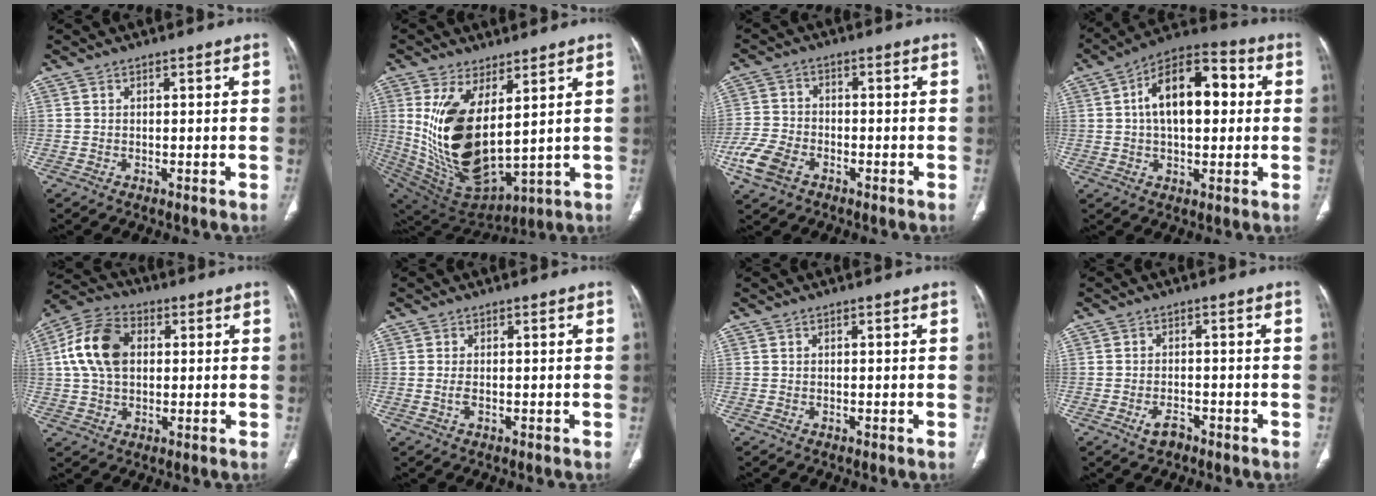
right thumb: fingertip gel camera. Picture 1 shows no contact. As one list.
[{"total": 18.9, "force": [4.3, 8.8, 16.2], "torque": [-0.310, -0.042, 0.109]}, {"total": 8.0, "force": [-4.1, 5.1, 4.6], "torque": [-0.104, 0.010, -0.079]}, {"total": 15.8, "force": [2.4, 8.6, 13.0], "torque": [-0.193, 0.030, 0.032]}, {"total": 12.6, "force": [2.1, 8.5, 9.1], "torque": [-0.170, 0.019, 0.032]}, {"total": 1.5, "force": [-0.3, 0.7, 1.3], "torque": [-0.033, -0.002, -0.005]}, {"total": 0.0}, {"total": 3.0, "force": [-1.8, 1.7, 1.6], "torque": [-0.028, 0.011, -0.026]}]